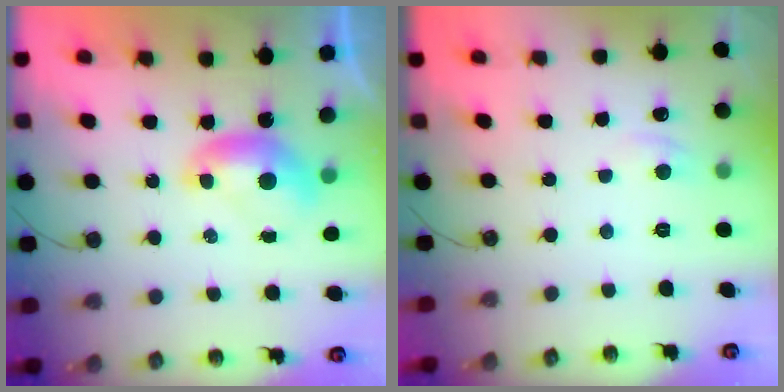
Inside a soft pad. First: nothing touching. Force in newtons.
{"total": 1.1, "press": 0.9, "slide": 0.6}